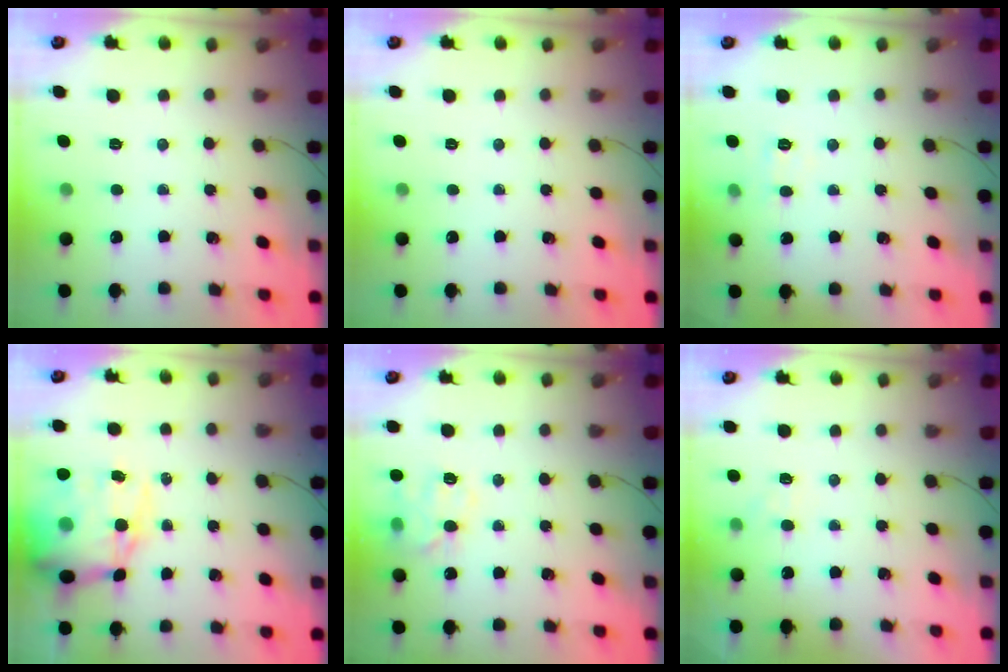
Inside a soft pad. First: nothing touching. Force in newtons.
{"total": 0.0}
{"total": 4.2, "press": 4.0, "slide": 1.3}
{"total": 20.0, "press": 19.6, "slide": 4.3}
{"total": 12.0, "press": 11.9, "slide": 1.4}
{"total": 5.3, "press": 5.0, "slide": 1.6}